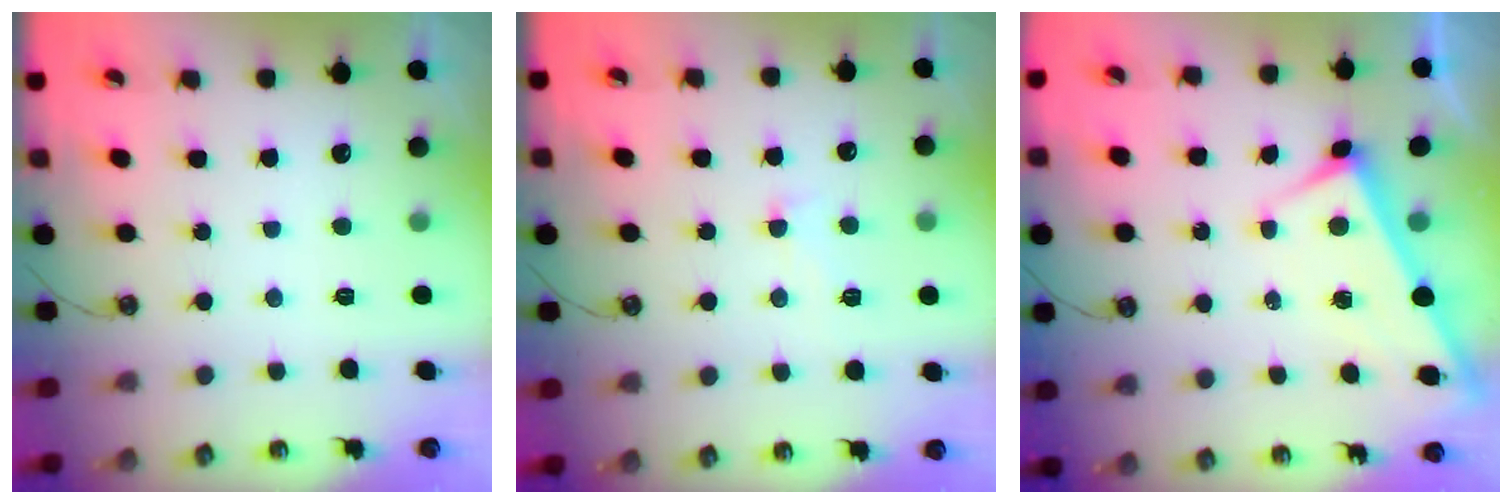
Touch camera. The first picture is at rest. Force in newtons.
{"total": 1.1, "press": 1.0, "slide": 0.6}
{"total": 3.0, "press": 3.0, "slide": 0.0}